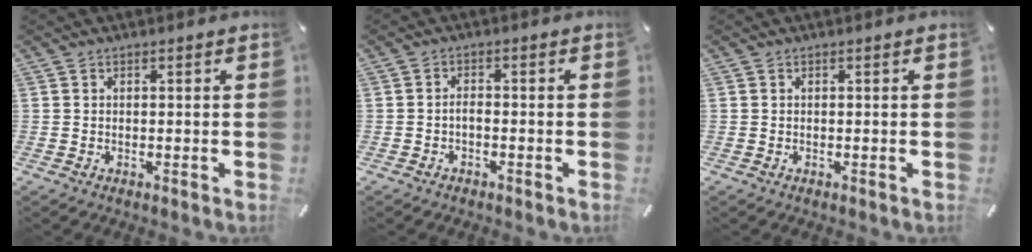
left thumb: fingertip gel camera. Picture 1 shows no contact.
{"total": 1.9, "force": [-1.1, 0.9, 1.3], "torque": [-0.025, 0.006, -0.021]}
{"total": 0.0}